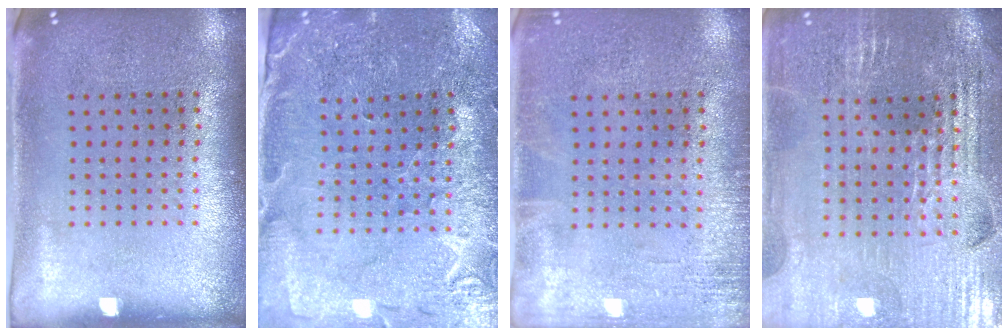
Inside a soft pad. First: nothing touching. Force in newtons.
{"total": 1.0, "press": 1.0, "slide": 0.2}
{"total": 1.7, "press": 1.7, "slide": 0.3}
{"total": 3.1, "press": 3.1, "slide": 0.3}